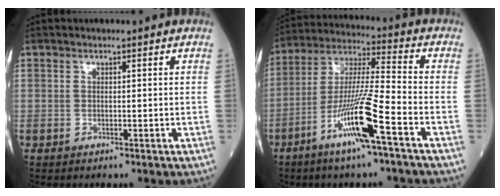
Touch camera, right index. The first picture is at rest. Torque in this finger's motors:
{"motor_torque": [1.57, -0.57, 0.97, 0.21]}